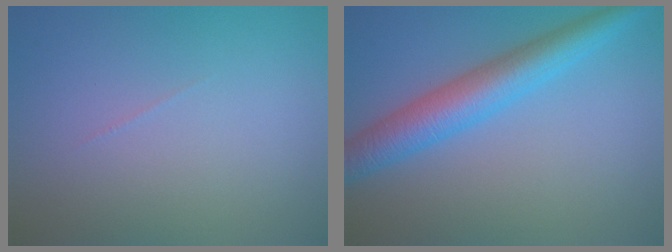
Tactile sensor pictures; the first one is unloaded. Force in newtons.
{"total": 5.4, "press": 5.4, "slide": 0.1}